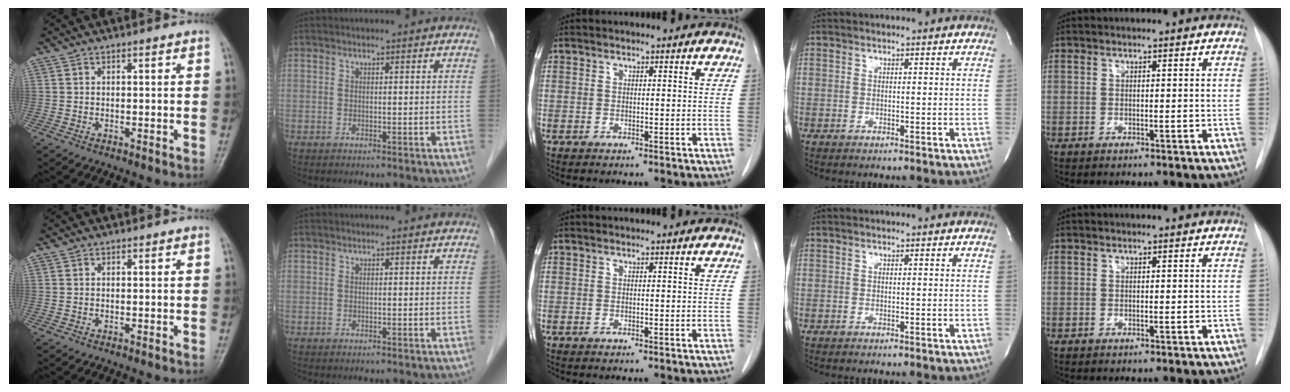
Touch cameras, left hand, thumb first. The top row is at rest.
{}